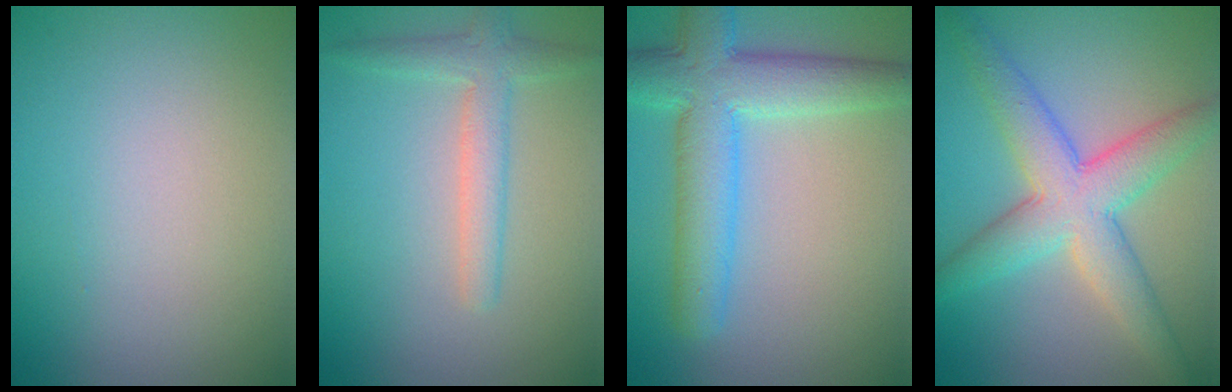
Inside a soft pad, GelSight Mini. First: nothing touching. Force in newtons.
{"total": 2.8, "press": 2.8, "slide": 0.1}
{"total": 7.1, "press": 7.1, "slide": 0.3}
{"total": 6.5, "press": 6.5, "slide": 0.2}